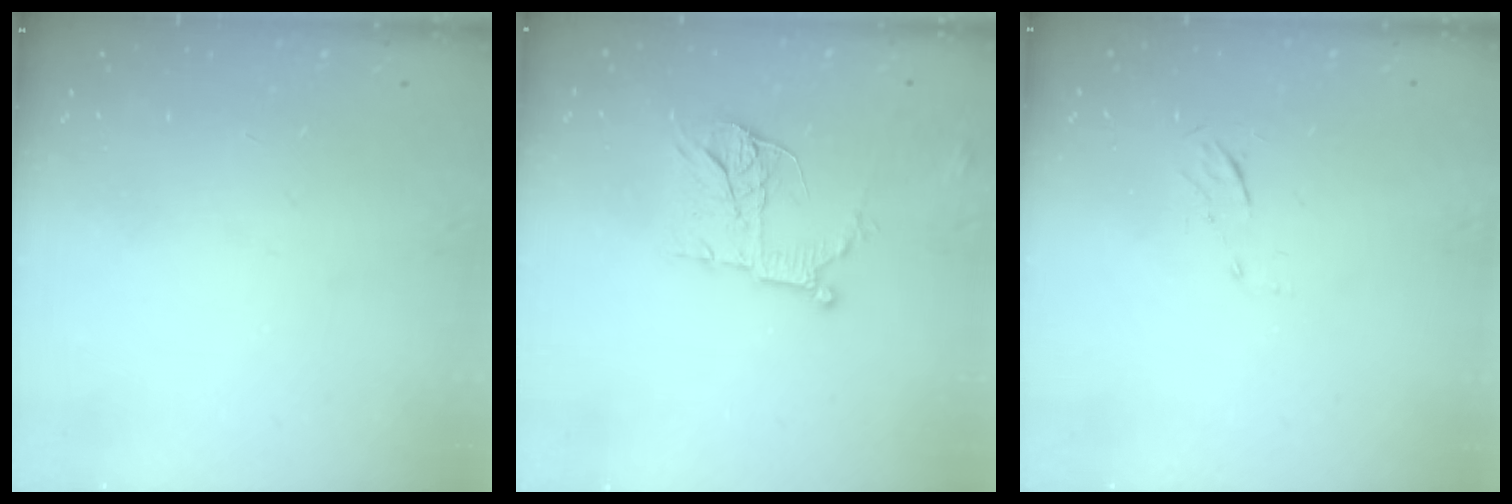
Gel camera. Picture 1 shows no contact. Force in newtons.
{"total": 12.2, "press": 12.1, "slide": 1.1}
{"total": 4.0, "press": 3.7, "slide": 1.4}